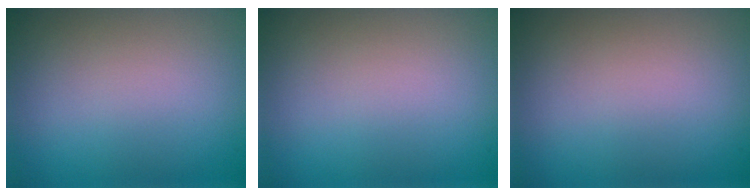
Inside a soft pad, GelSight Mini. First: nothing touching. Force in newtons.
{"total": 0.0}
{"total": 0.0}